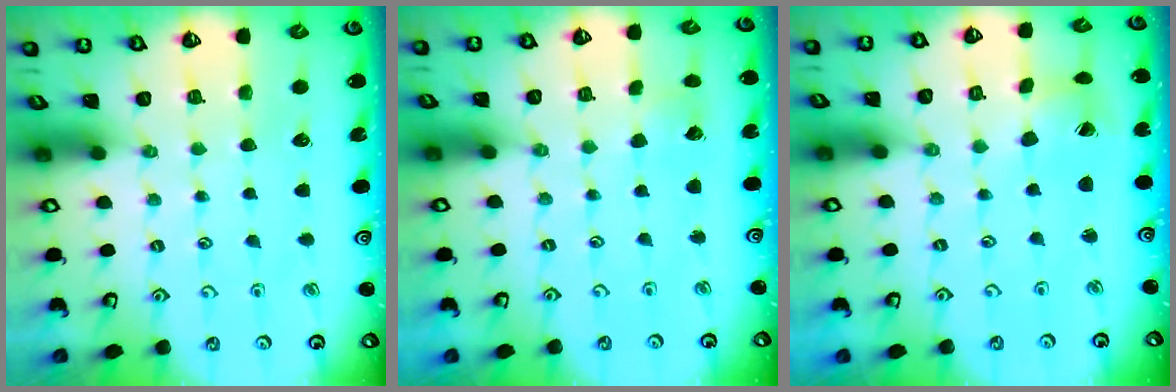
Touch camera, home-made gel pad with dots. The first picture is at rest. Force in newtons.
{"total": 4.2, "press": 4.1, "slide": 0.5}
{"total": 4.1, "press": 4.1, "slide": 0.5}